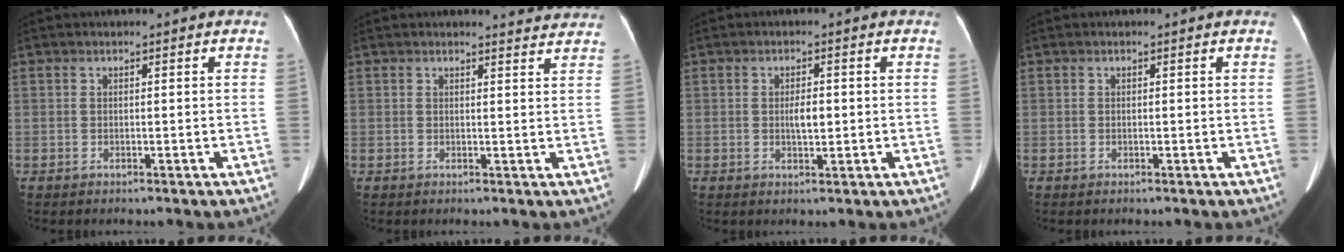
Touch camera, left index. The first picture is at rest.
{"total": 3.5, "force": [3.5, 0.3, 0.2], "torque": [-0.007, -0.009, 0.026]}
{"total": 2.6, "force": [-0.1, 1.0, 2.4], "torque": [-0.043, 0.001, 0.000]}
{"total": 0.0}